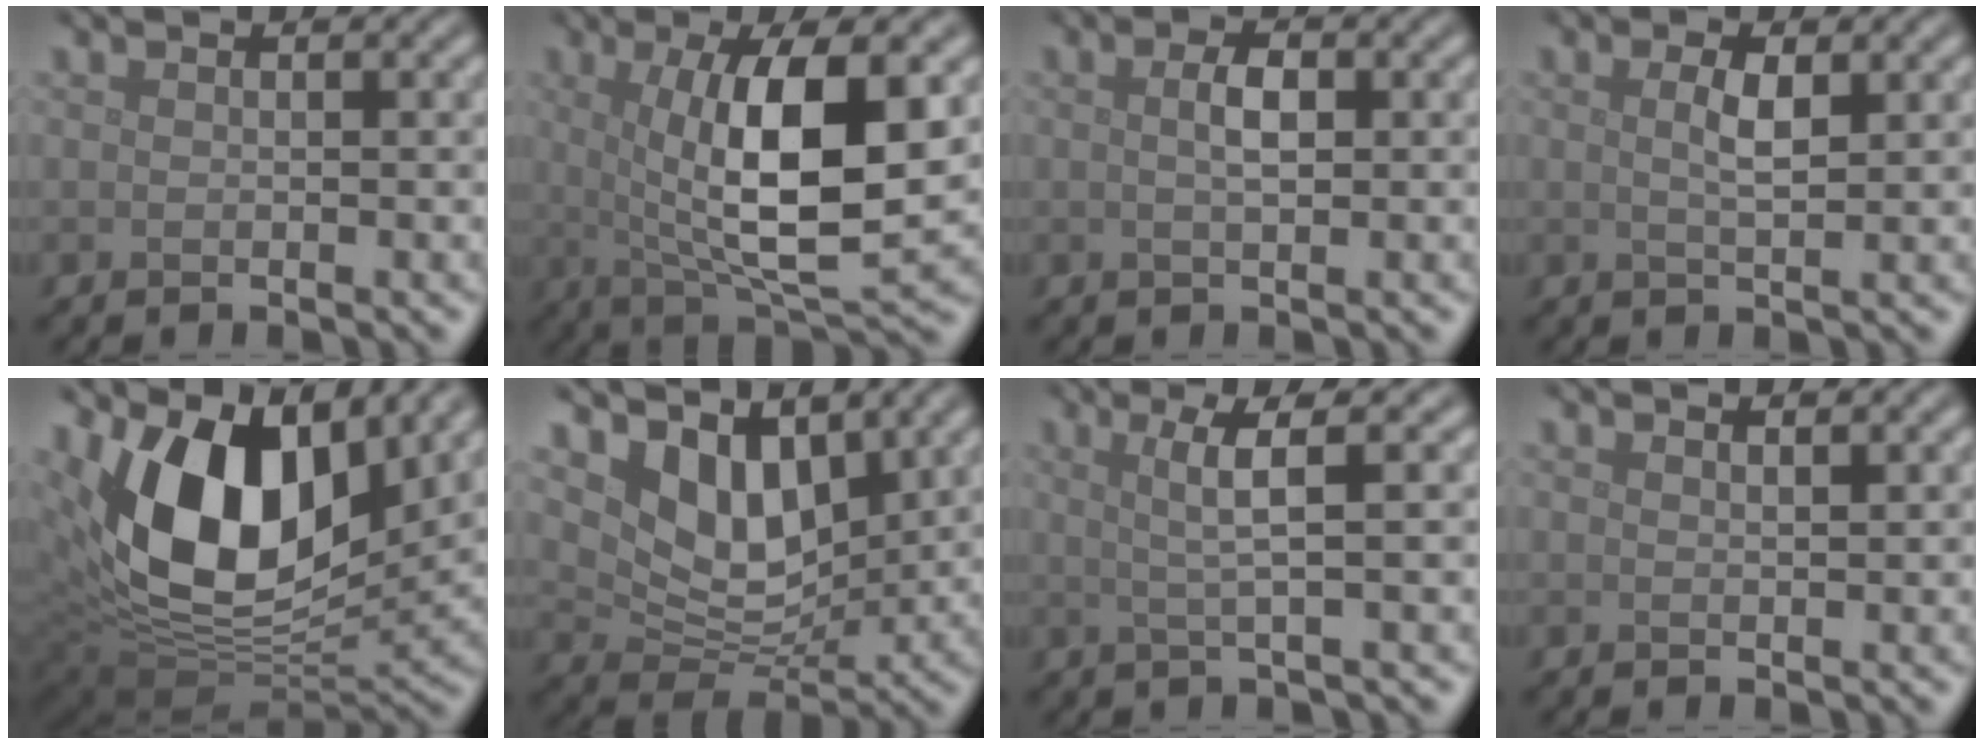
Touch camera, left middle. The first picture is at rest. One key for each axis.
{"total": 9.6, "fx": 1.1, "fy": 2.8, "fz": 9.1, "tx": -0.145, "ty": -0.010, "tz": 0.025}
{"total": 2.0, "fx": 0.3, "fy": 0.8, "fz": 1.8, "tx": -0.036, "ty": 0.003, "tz": 0.003}
{"total": 2.0, "fx": 0.6, "fy": 0.5, "fz": 1.8, "tx": -0.037, "ty": -0.001, "tz": 0.012}
{"total": 14.9, "fx": 5.5, "fy": 8.5, "fz": 10.9, "tx": -0.194, "ty": 0.004, "tz": 0.092}
{"total": 5.9, "fx": 3.6, "fy": 3.4, "fz": 3.3, "tx": -0.070, "ty": -0.018, "tz": 0.058}
{"total": 3.3, "fx": 1.0, "fy": 0.4, "fz": 3.2, "tx": -0.057, "ty": 0.002, "tz": 0.018}
{"total": 0.9, "fx": 0.8, "fy": 0.2, "fz": 0.4, "tx": -0.001, "ty": -0.001, "tz": 0.009}